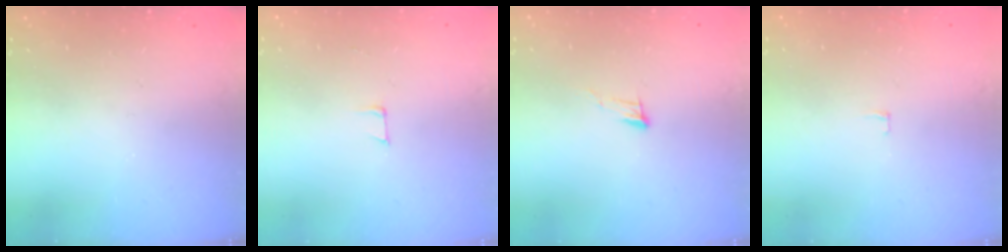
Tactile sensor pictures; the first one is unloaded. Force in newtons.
{"total": 4.4, "press": 4.4, "slide": 0.3}
{"total": 6.3, "press": 6.2, "slide": 1.0}
{"total": 2.4, "press": 2.4, "slide": 0.2}